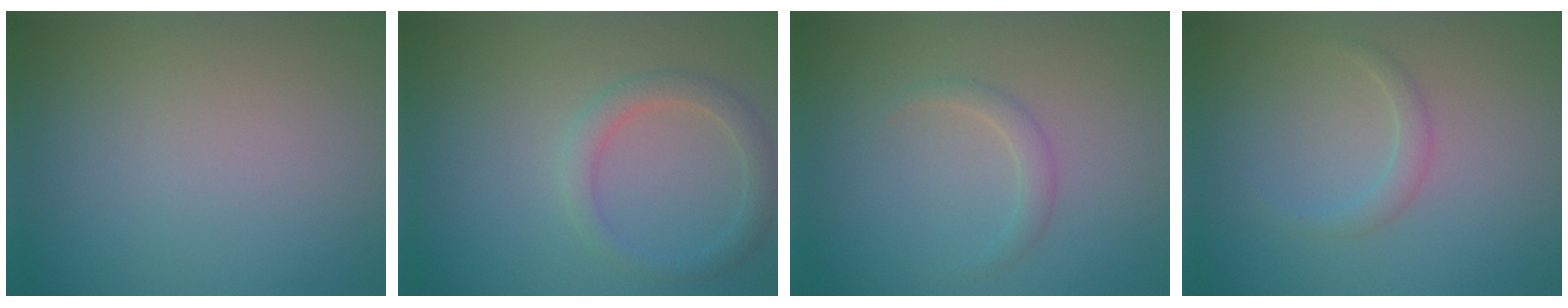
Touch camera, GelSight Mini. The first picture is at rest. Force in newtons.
{"total": 2.3, "press": 2.3, "slide": 0.1}
{"total": 1.2, "press": 1.2, "slide": 0.0}
{"total": 1.3, "press": 1.2, "slide": 0.2}